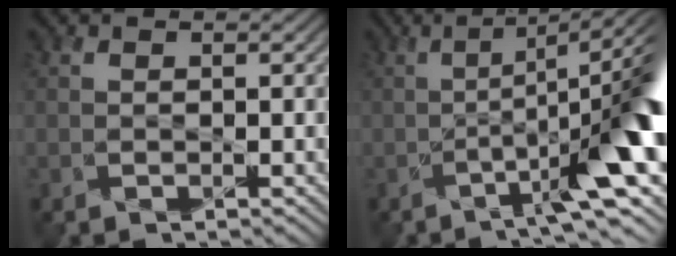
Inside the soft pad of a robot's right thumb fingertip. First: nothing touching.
{"total": 13.4, "force": [-3.0, 3.4, 12.6], "torque": [-0.162, -0.006, -0.041]}